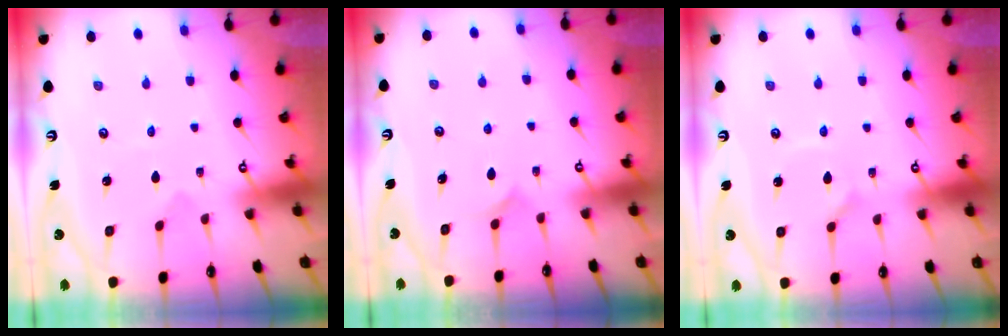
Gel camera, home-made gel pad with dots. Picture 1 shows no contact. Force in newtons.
{"total": 6.9, "press": 6.9, "slide": 0.3}
{"total": 2.9, "press": 2.9, "slide": 0.4}